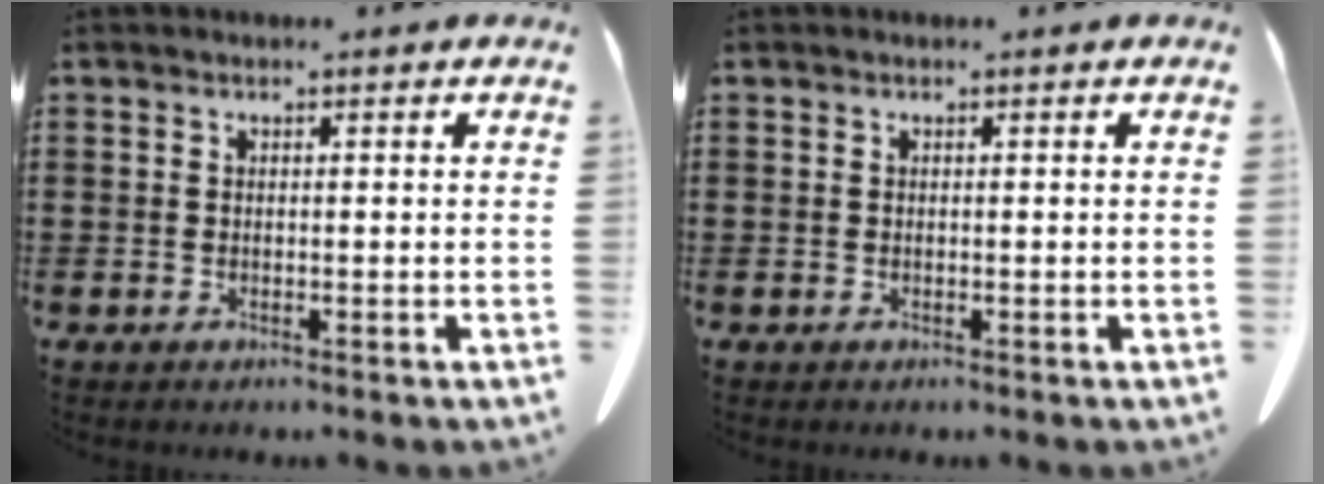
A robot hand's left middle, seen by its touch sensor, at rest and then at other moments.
{"total": 0.0}